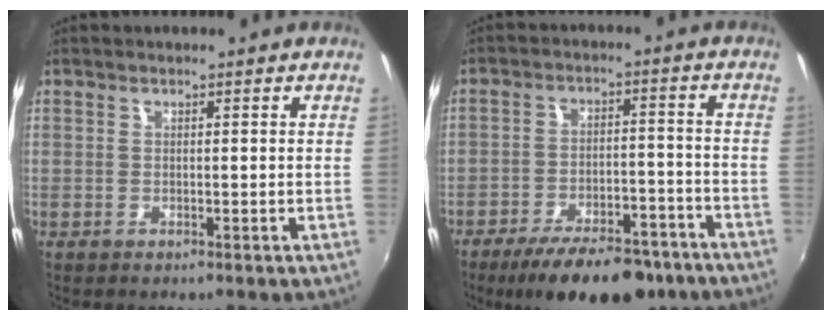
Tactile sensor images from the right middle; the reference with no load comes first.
{"total": 17.0, "force": [-12.9, 6.4, 9.0], "torque": [-0.157, -0.007, -0.178]}